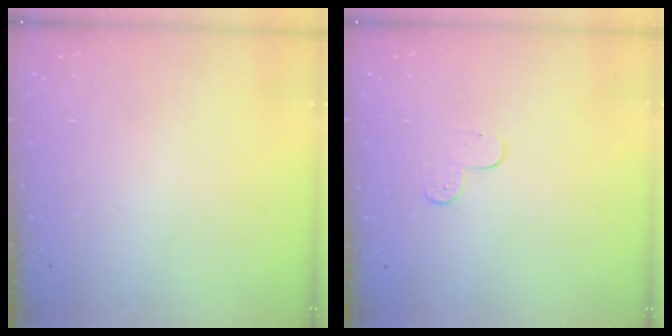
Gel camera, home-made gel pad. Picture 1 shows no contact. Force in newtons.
{"total": 3.9, "press": 3.8, "slide": 0.3}